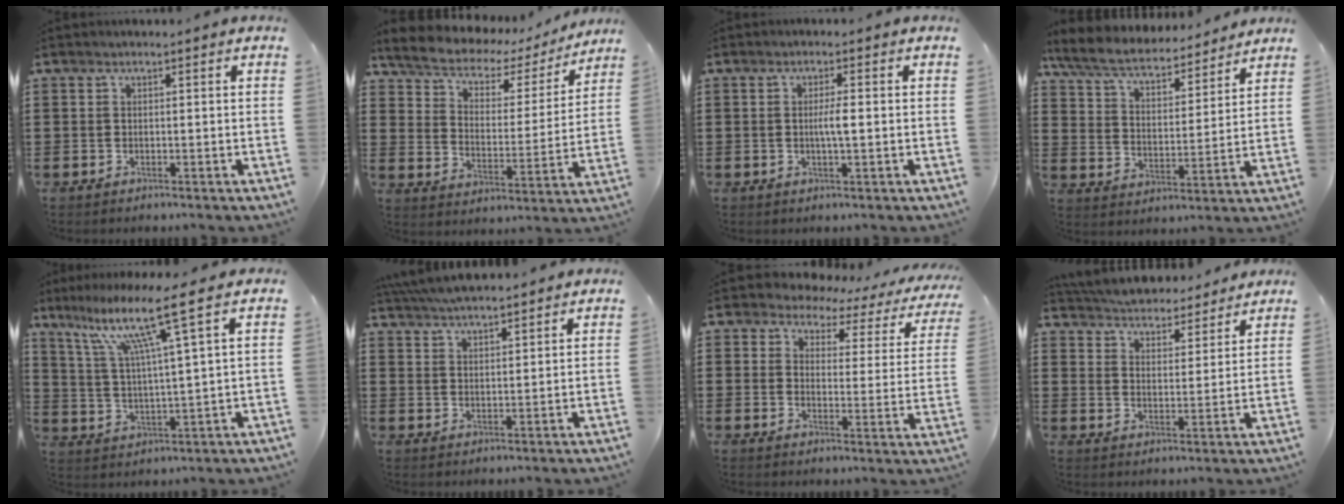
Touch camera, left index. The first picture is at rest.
{"total": 4.8, "force": [4.2, 2.0, 1.4], "torque": [-0.054, -0.027, 0.064]}
{"total": 2.8, "force": [-0.1, 0.4, 2.8], "torque": [-0.052, -0.002, -0.004]}
{"total": 6.9, "force": [6.1, 1.4, 2.8], "torque": [-0.080, -0.034, 0.105]}
{"total": 11.3, "force": [6.7, 0.0, 9.1], "torque": [-0.193, -0.019, 0.107]}
{"total": 4.9, "force": [4.7, 0.2, 1.2], "torque": [-0.039, -0.013, 0.088]}
{"total": 3.9, "force": [3.1, 2.1, 1.1], "torque": [-0.036, -0.017, 0.047]}
{"total": 4.7, "force": [4.7, 0.4, -0.1], "torque": [-0.026, -0.033, 0.079]}